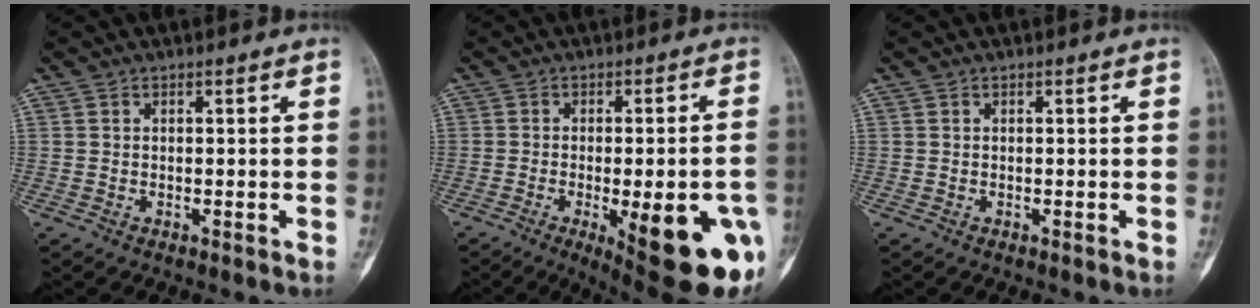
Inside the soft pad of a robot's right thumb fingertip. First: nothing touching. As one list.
[{"total": 20.9, "force": [-7.2, 6.4, 18.6], "torque": [-0.188, 0.001, -0.074]}, {"total": 0.0}]